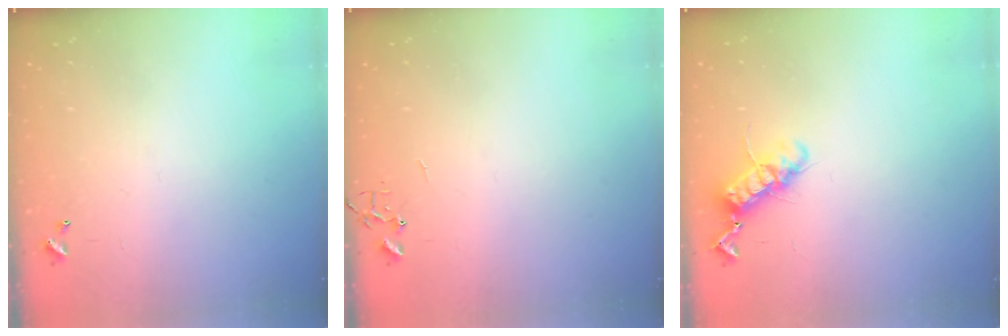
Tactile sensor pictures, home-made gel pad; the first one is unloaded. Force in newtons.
{"total": 0.0}
{"total": 11.7, "press": 11.6, "slide": 1.2}